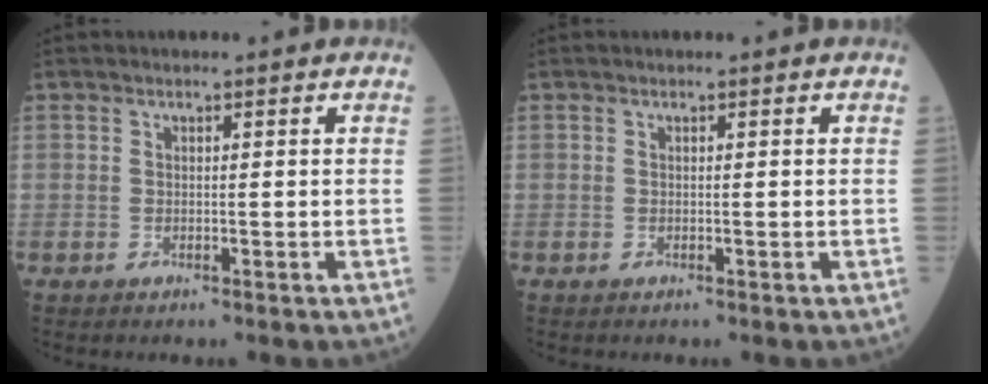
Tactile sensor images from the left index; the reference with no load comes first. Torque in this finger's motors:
{"motor_torque": [0.00, 0.00, 0.00, 0.00]}